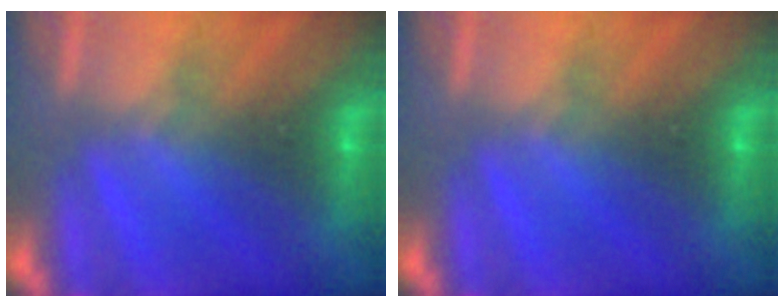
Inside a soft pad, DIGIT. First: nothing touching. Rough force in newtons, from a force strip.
{"total": 0.0}